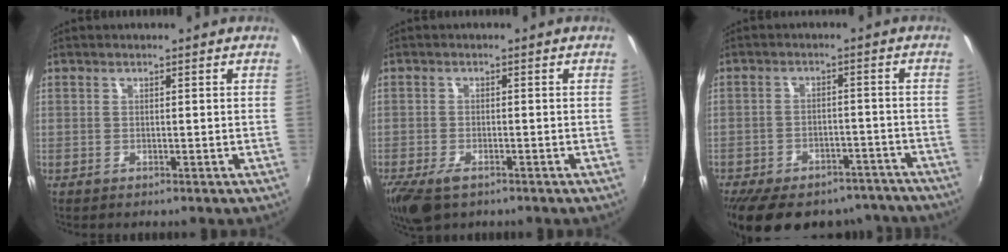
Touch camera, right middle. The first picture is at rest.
{"total": 6.7, "force": [-4.6, 2.7, 4.2], "torque": [-0.106, -0.027, -0.084]}
{"total": 20.8, "force": [-16.9, 9.2, 7.9], "torque": [-0.172, 0.010, -0.212]}